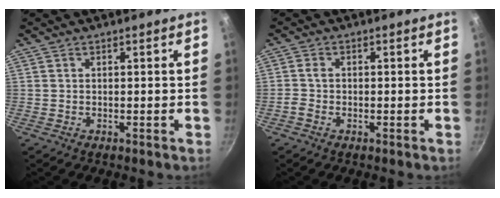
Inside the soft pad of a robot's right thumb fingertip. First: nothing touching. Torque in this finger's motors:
{"motor_torque": [0.44, 0.47, 0.29, -0.33, -0.02]}